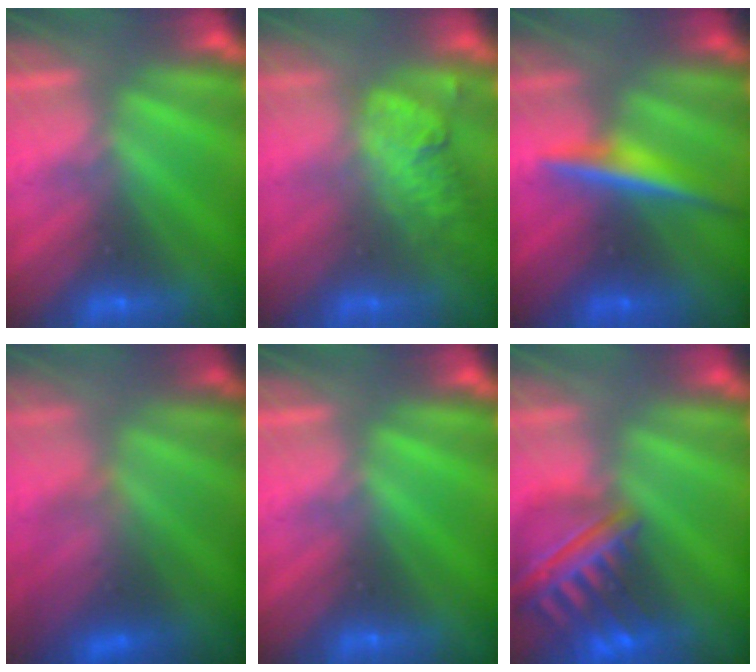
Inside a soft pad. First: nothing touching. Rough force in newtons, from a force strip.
{"total": 2.5}
{"total": 4.2}
{"total": 4.5}
{"total": 0.0}
{"total": 8.3}